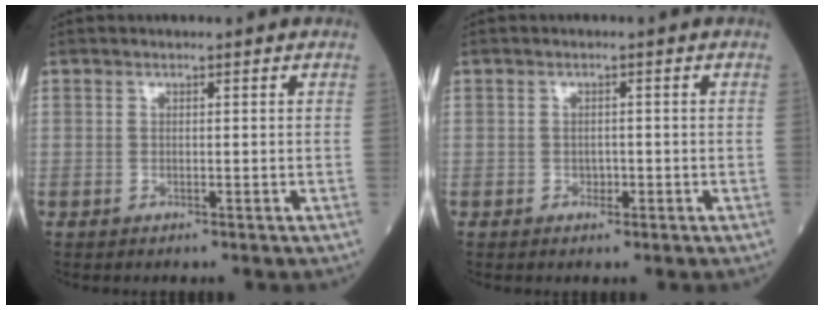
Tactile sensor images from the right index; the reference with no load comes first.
{"total": 1.0, "force": [-0.5, 0.7, 0.5], "torque": [-0.007, 0.002, -0.005]}